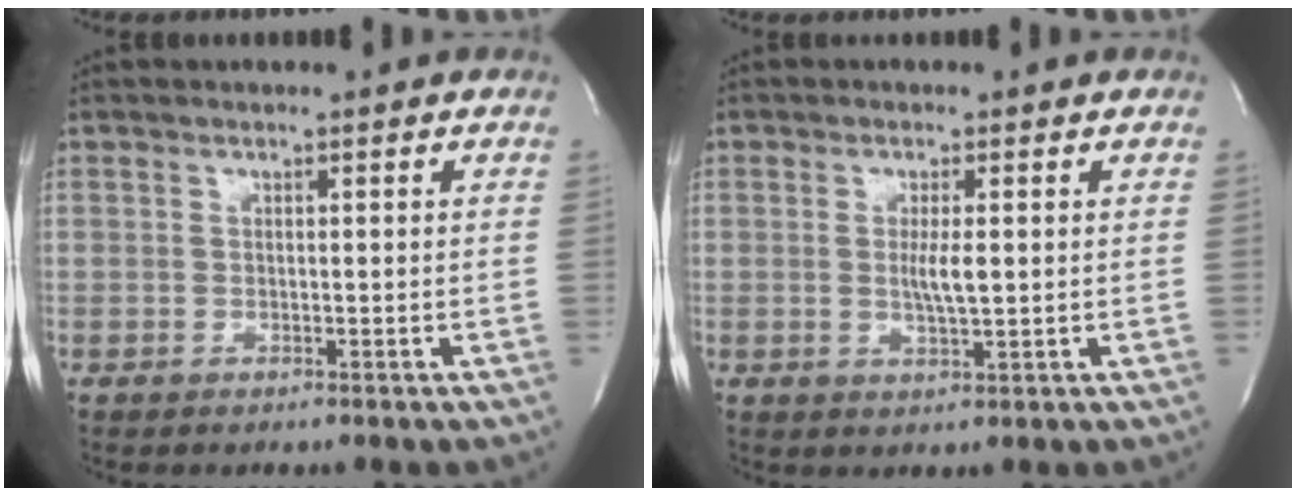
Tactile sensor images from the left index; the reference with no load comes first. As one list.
[{"total": 3.3, "force": [-0.2, 0.4, 3.3], "torque": [-0.065, -0.009, -0.002]}]